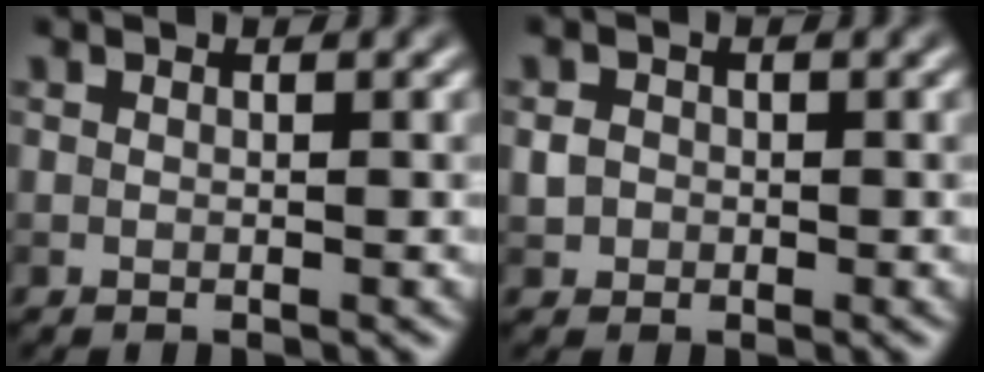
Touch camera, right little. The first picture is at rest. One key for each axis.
{"total": 1.3, "fx": -0.1, "fy": 1.2, "fz": 0.4, "tx": -0.002, "ty": -0.002, "tz": -0.005}